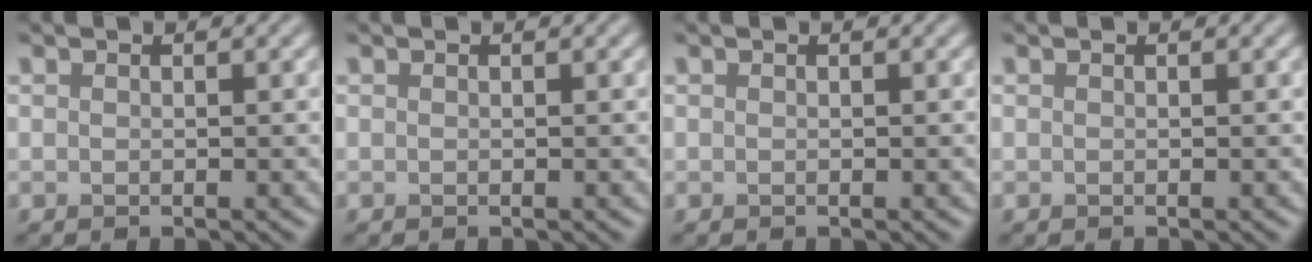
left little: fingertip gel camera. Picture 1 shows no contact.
{"total": 0.0}
{"total": 0.0}
{"total": 0.0}